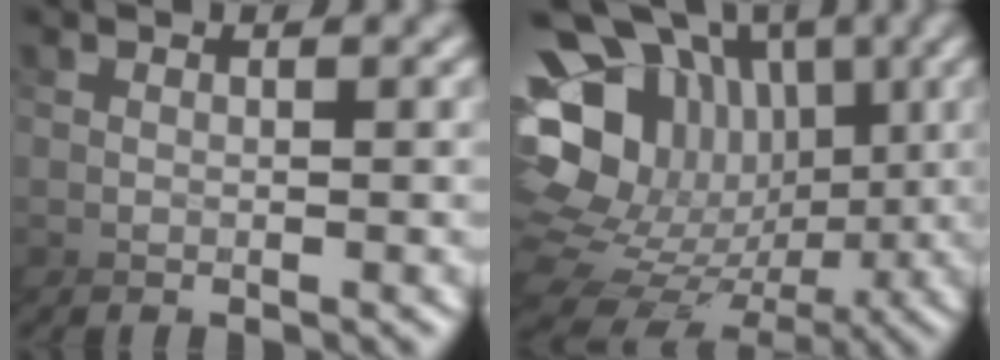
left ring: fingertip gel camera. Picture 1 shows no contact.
{"total": 12.1, "force": [-0.4, 8.8, 8.4], "torque": [-0.160, -0.013, -0.008]}